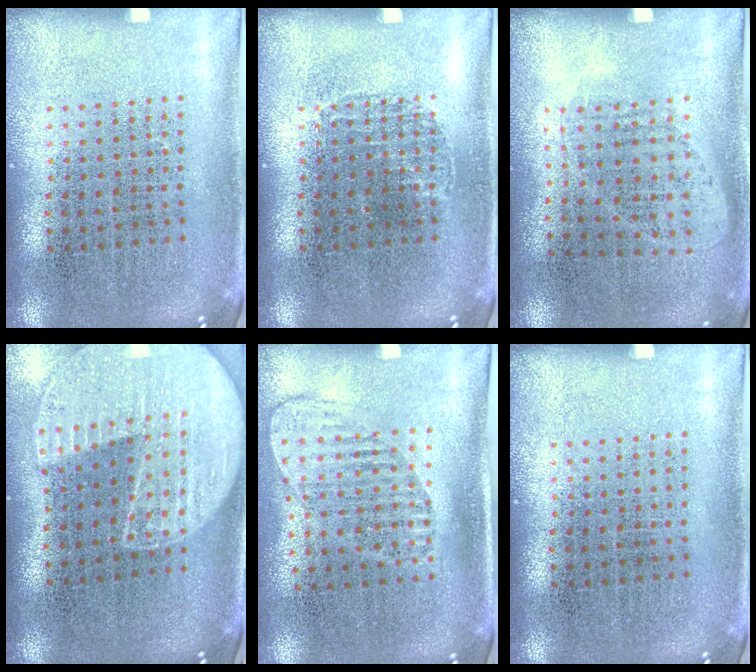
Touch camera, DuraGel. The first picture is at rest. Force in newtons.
{"total": 0.5, "press": 0.5, "slide": 0.1}
{"total": 1.0, "press": 0.9, "slide": 0.5}
{"total": 2.0, "press": 1.8, "slide": 0.9}
{"total": 1.4, "press": 1.2, "slide": 0.8}
{"total": 0.0}